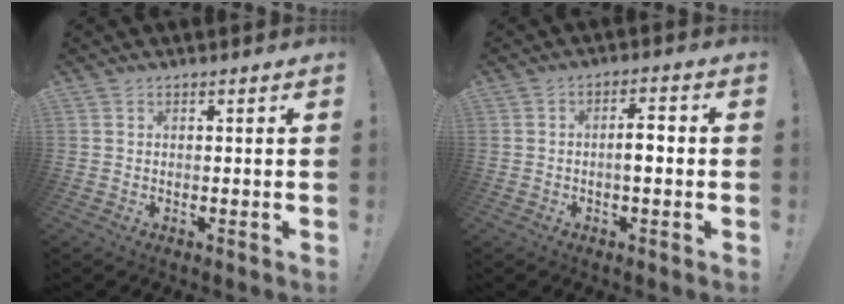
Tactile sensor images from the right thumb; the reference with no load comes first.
{"total": 4.6, "force": [-0.7, 1.4, 4.4], "torque": [-0.063, 0.004, -0.019]}